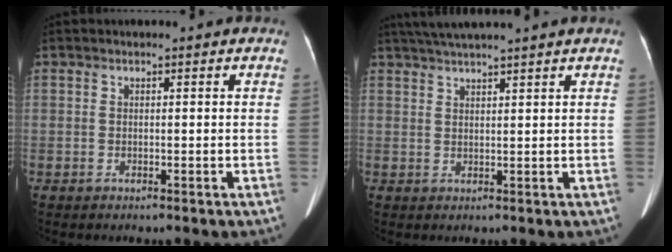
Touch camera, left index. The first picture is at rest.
{"total": 7.3, "force": [6.3, -1.3, 3.5], "torque": [-0.057, 0.029, 0.097]}